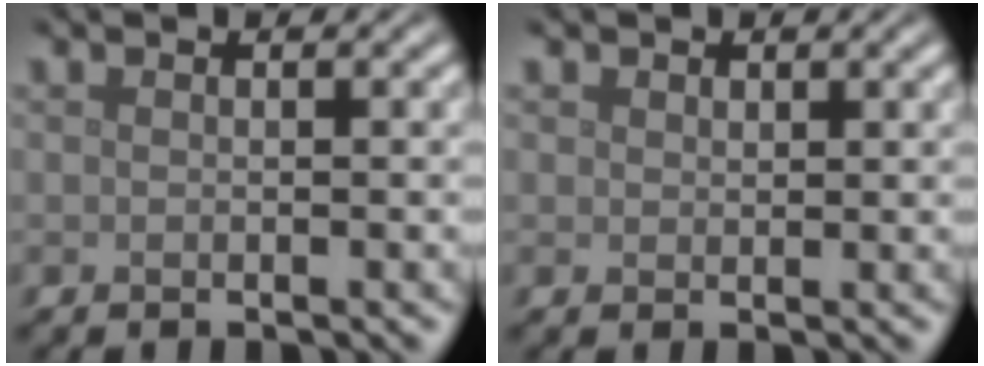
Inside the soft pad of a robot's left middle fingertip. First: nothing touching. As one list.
[{"total": 1.0, "force": [0.7, 0.8, 0.2], "torque": [-0.002, -0.002, 0.012]}]